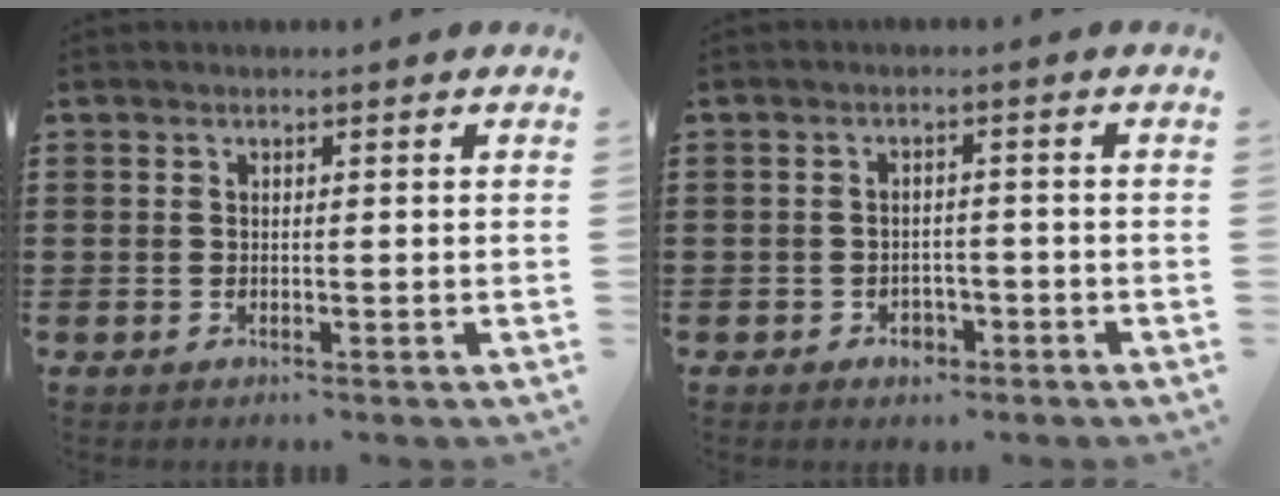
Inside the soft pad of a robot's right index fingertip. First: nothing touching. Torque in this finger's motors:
{"motor_torque": [-0.06, -0.05, 0.00, 0.00]}